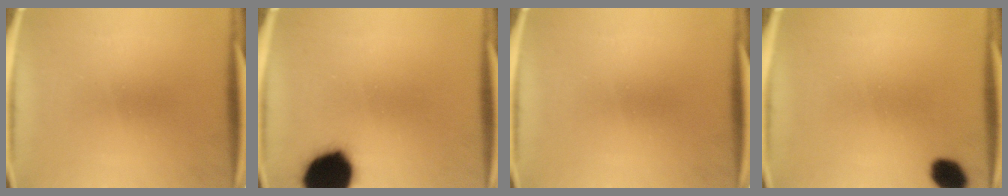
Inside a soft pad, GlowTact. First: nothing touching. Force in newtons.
{"total": 19.3}
{"total": 0.0}
{"total": 5.8}